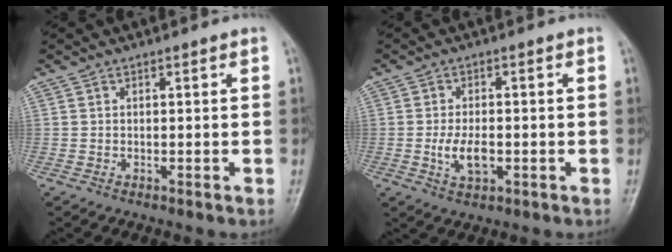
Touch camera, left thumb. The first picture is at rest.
{"total": 5.3, "force": [-1.2, 2.8, 4.3], "torque": [-0.081, 0.001, -0.019]}